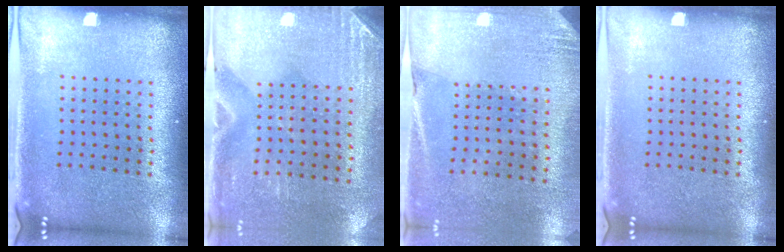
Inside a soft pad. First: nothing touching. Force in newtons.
{"total": 2.9, "press": 2.5, "slide": 1.4}
{"total": 2.6, "press": 2.3, "slide": 1.1}
{"total": 0.0}